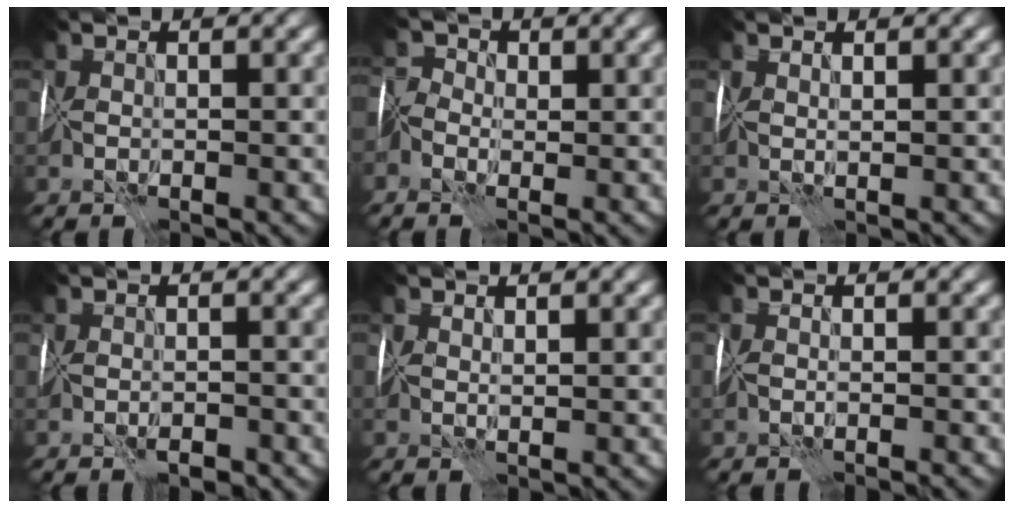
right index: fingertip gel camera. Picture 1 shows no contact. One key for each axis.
{"total": 2.8, "fx": -0.9, "fy": 2.3, "fz": 1.4, "tx": -0.018, "ty": 0.015, "tz": -0.020}
{"total": 1.4, "fx": 1.2, "fy": -0.7, "fz": -0.3, "tx": 0.006, "ty": 0.007, "tz": 0.029}
{"total": 1.1, "fx": -1.0, "fy": 0.1, "fz": 0.5, "tx": -0.001, "ty": 0.004, "tz": -0.013}
{"total": 1.3, "fx": 1.2, "fy": -0.4, "fz": -0.2, "tx": 0.004, "ty": 0.009, "tz": 0.028}
{"total": 1.4, "fx": -1.1, "fy": -0.9, "fz": -0.2, "tx": 0.009, "ty": 0.004, "tz": -0.017}